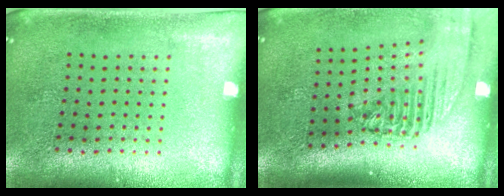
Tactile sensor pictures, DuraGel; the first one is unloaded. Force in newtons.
{"total": 2.3, "press": 1.7, "slide": 1.5}